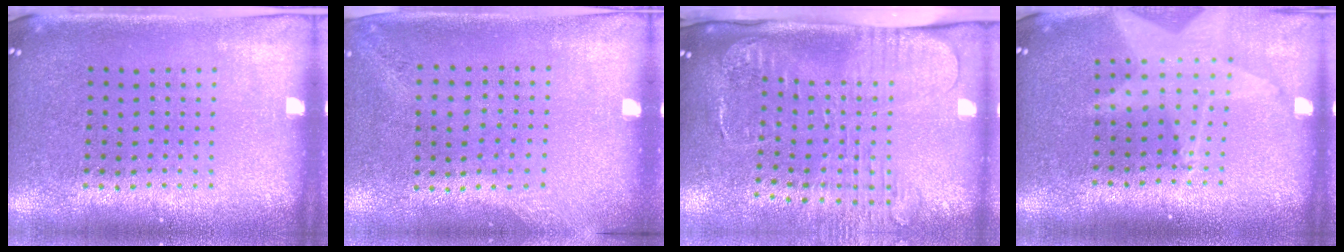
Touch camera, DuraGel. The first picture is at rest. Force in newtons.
{"total": 1.4, "press": 1.0, "slide": 1.0}
{"total": 2.7, "press": 2.0, "slide": 1.7}
{"total": 2.0, "press": 1.5, "slide": 1.3}